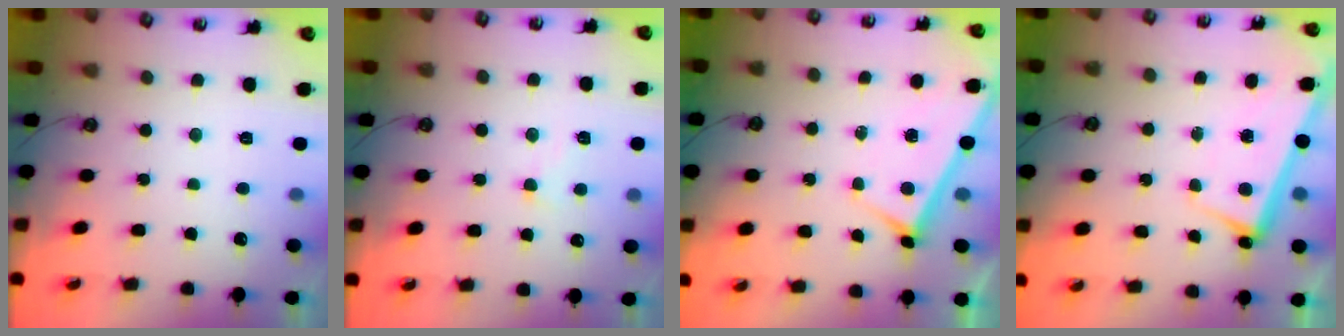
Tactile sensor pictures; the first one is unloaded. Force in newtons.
{"total": 0.9, "press": 0.7, "slide": 0.5}
{"total": 2.9, "press": 2.9, "slide": 0.2}
{"total": 2.5, "press": 2.4, "slide": 0.9}